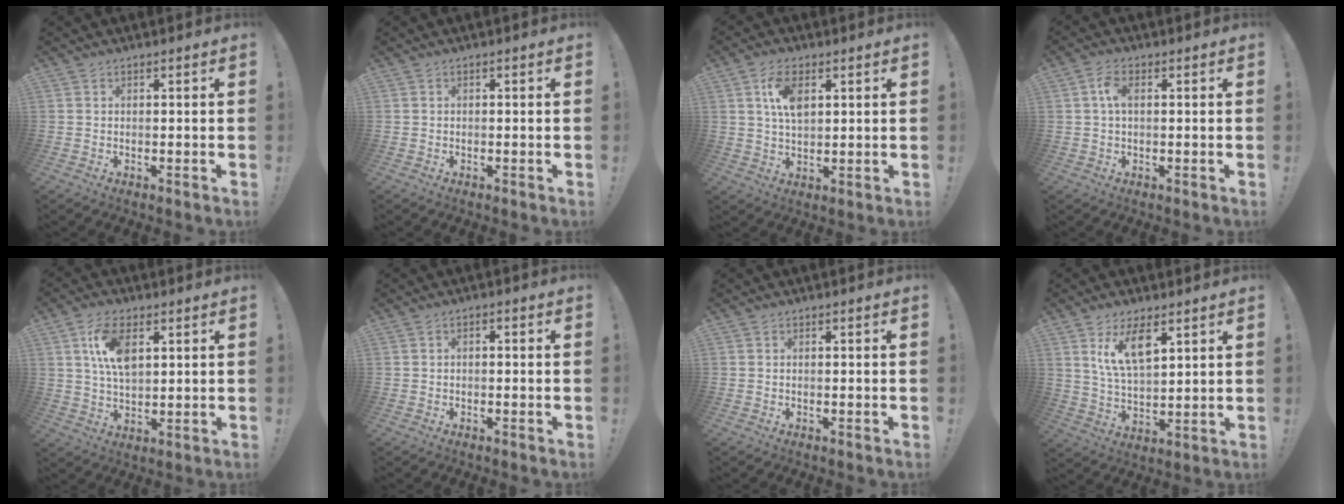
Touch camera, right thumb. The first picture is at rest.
{"total": 0.0}
{"total": 8.4, "force": [3.0, 4.5, 6.4], "torque": [-0.113, -0.005, 0.051]}
{"total": 4.5, "force": [0.9, 2.5, 3.7], "torque": [-0.068, 0.008, 0.013]}
{"total": 10.7, "force": [3.8, 5.7, 8.2], "torque": [-0.161, -0.002, 0.069]}
{"total": 1.6, "force": [-1.4, 0.5, 0.7], "torque": [-0.011, 0.006, -0.024]}
{"total": 0.0}
{"total": 11.6, "force": [6.6, 5.5, 7.7], "torque": [-0.134, -0.023, 0.121]}